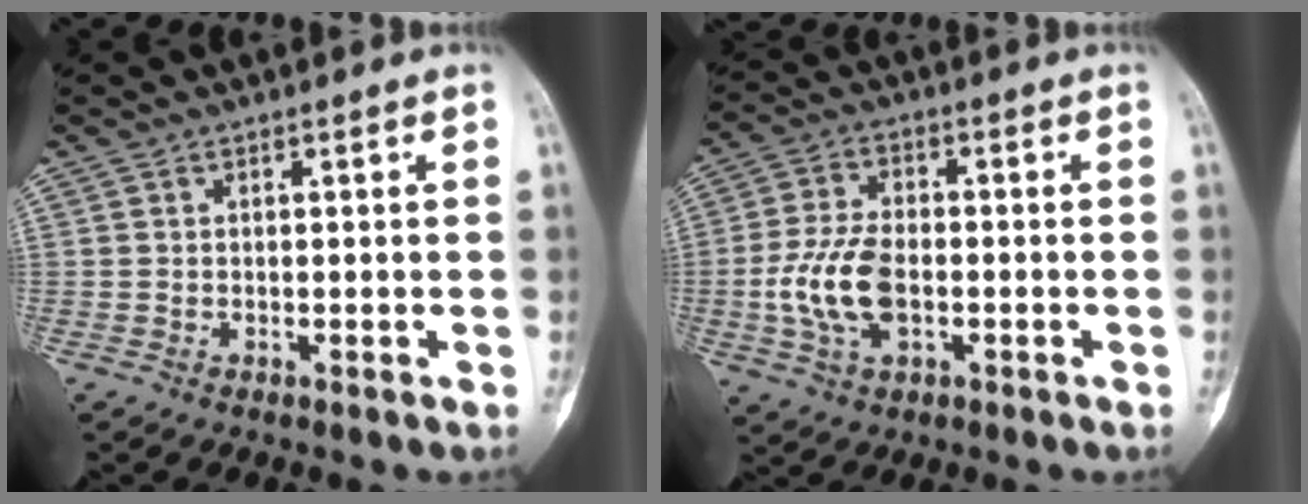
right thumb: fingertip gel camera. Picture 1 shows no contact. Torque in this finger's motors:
{"motor_torque": [1.60, 1.50, 1.37, -0.56, 0.12]}